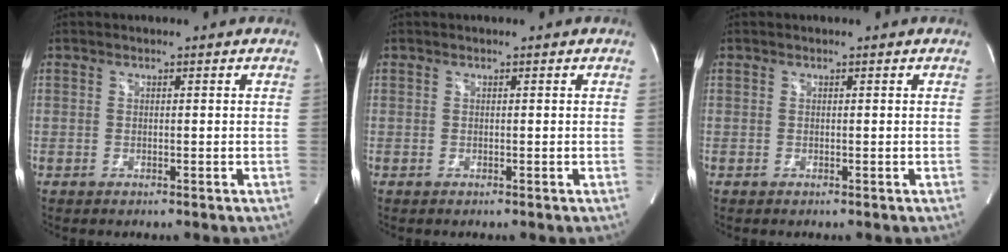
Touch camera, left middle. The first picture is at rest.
{"total": 0.0}
{"total": 0.0}